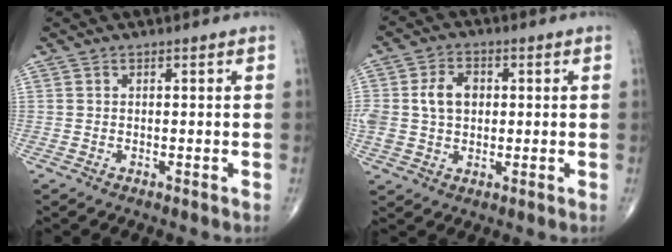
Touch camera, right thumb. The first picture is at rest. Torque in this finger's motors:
{"motor_torque": [0.58, 1.43, 0.65, -0.29, 0.11]}